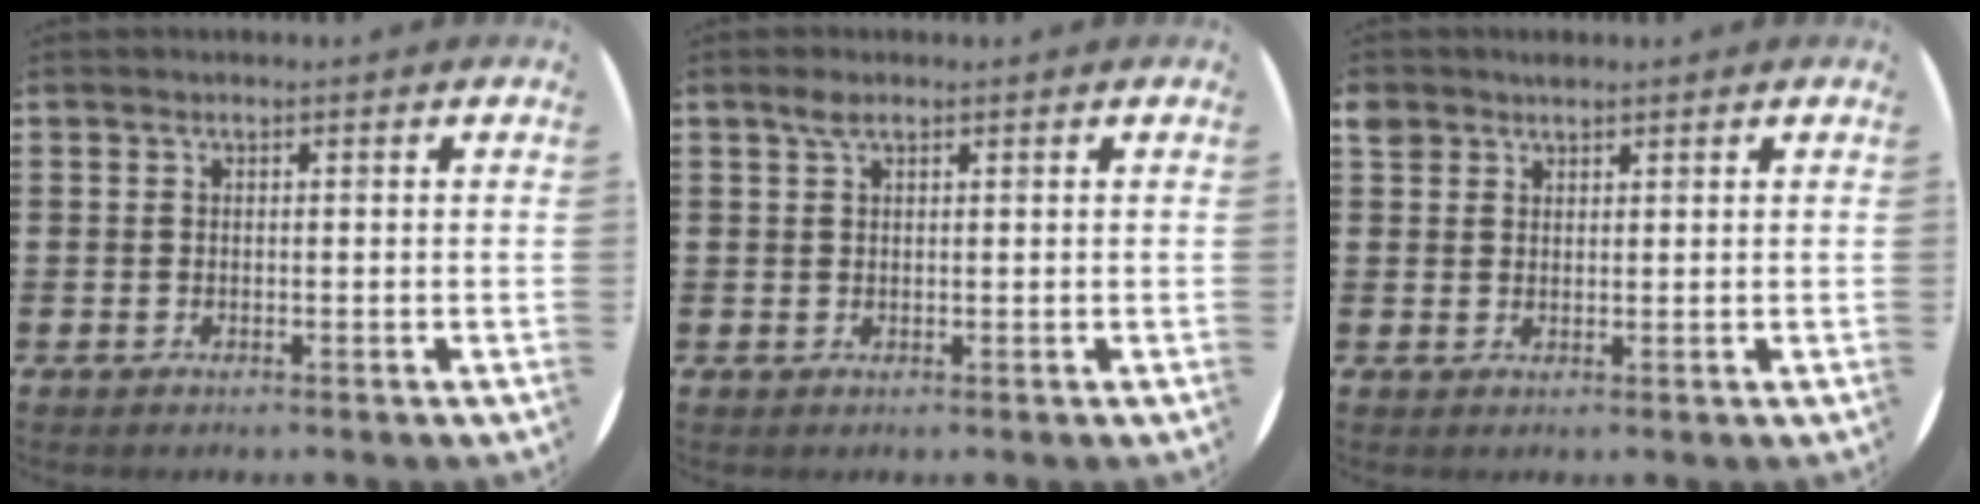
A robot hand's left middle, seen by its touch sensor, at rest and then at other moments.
{"total": 1.5, "force": [0.9, 0.6, 1.0], "torque": [-0.023, 0.004, 0.016]}
{"total": 2.0, "force": [1.7, 1.1, 0.1], "torque": [0.004, 0.000, 0.032]}